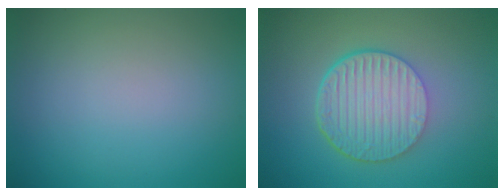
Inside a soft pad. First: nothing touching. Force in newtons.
{"total": 6.7, "press": 4.6, "slide": 4.9}